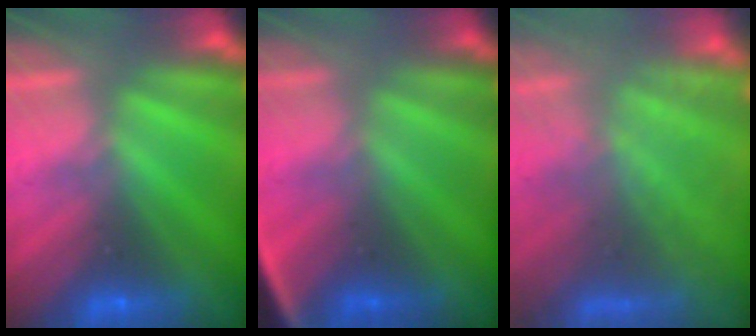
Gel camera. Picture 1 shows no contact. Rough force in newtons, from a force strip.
{"total": 2.7}
{"total": 10.4}